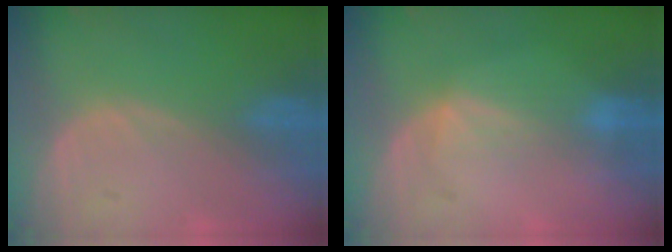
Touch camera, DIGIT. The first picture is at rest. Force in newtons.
{"total": 2.7, "press": 2.7, "slide": 0.4}